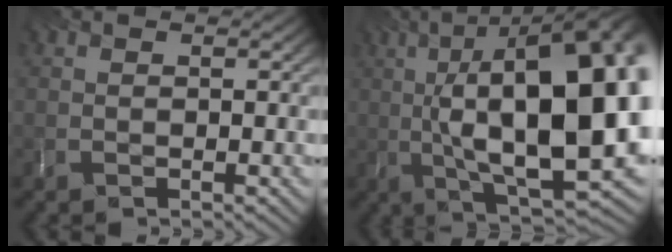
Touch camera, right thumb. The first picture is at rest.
{"total": 20.1, "force": [0.3, 8.3, 18.3], "torque": [-0.260, 0.019, -0.003]}